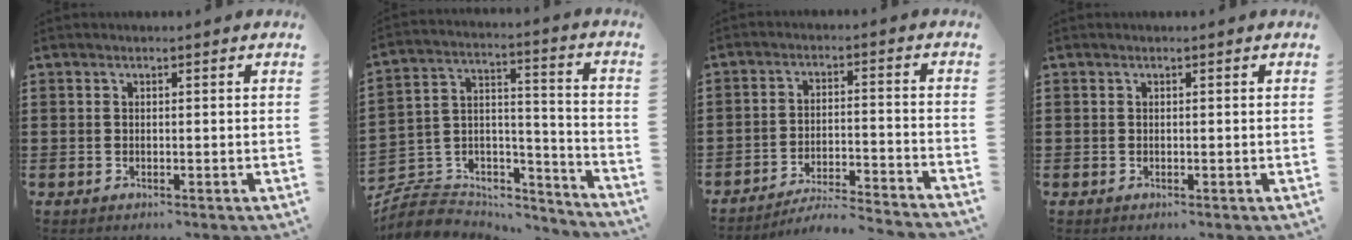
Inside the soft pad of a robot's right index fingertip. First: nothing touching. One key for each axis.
{"total": 6.9, "fx": -6.0, "fy": 3.4, "fz": 1.2, "tx": -0.035, "ty": -0.001, "tz": -0.117}
{"total": 5.2, "fx": -5.0, "fy": -0.4, "fz": 1.4, "tx": -0.033, "ty": -0.012, "tz": -0.104}
{"total": 0.0}